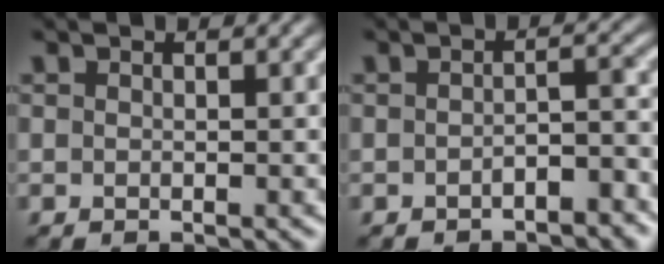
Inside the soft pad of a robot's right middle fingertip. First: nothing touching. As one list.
[{"total": 2.8, "force": [-1.5, 0.9, 2.2], "torque": [-0.033, 0.004, -0.024]}]